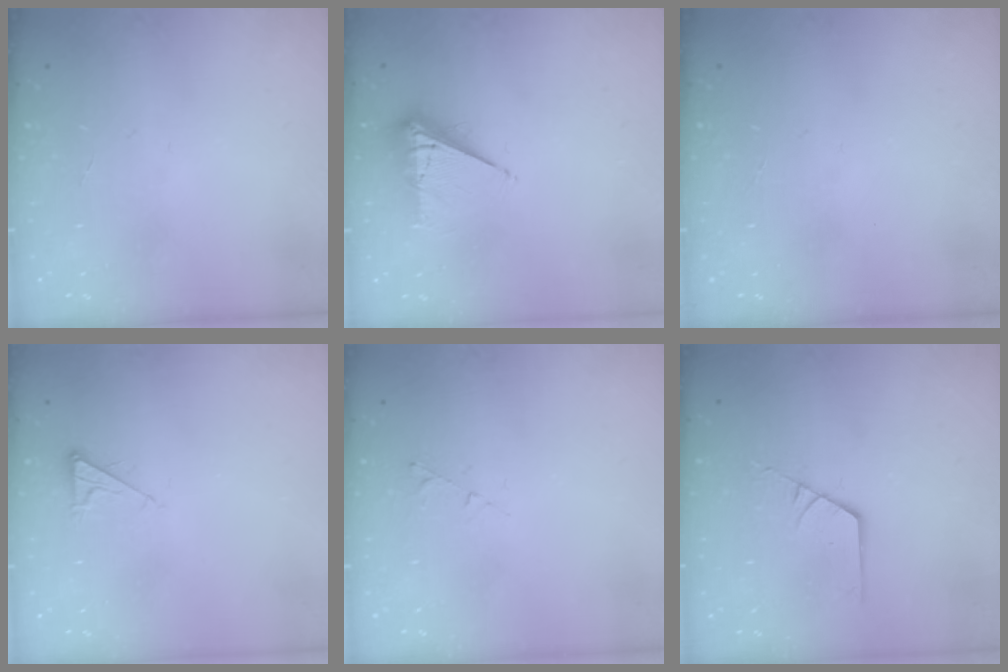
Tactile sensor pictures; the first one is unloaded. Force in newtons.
{"total": 8.0, "press": 8.0, "slide": 0.5}
{"total": 0.0}
{"total": 3.0, "press": 3.0, "slide": 0.4}
{"total": 2.9, "press": 2.9, "slide": 0.4}
{"total": 2.6, "press": 2.6, "slide": 0.2}